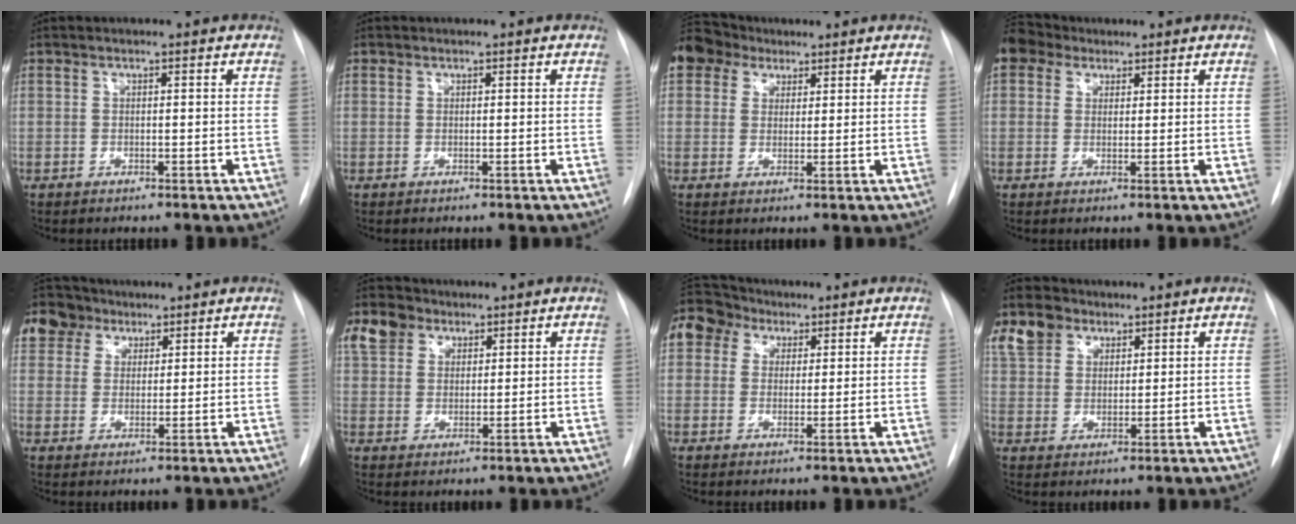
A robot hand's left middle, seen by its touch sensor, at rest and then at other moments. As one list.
[{"total": 0.0}, {"total": 7.8, "force": [5.2, 5.5, 1.6], "torque": [-0.034, 0.037, 0.101]}, {"total": 5.0, "force": [3.6, 3.3, 1.0], "torque": [-0.026, 0.025, 0.069]}, {"total": 8.1, "force": [5.5, 5.7, 1.8], "torque": [-0.039, 0.029, 0.109]}, {"total": 7.8, "force": [4.8, 5.4, 3.1], "torque": [-0.078, 0.028, 0.094]}, {"total": 13.4, "force": [7.2, 10.3, 4.5], "torque": [-0.134, 0.067, 0.139]}, {"total": 9.5, "force": [6.1, 6.5, 3.4], "torque": [-0.085, 0.031, 0.117]}]